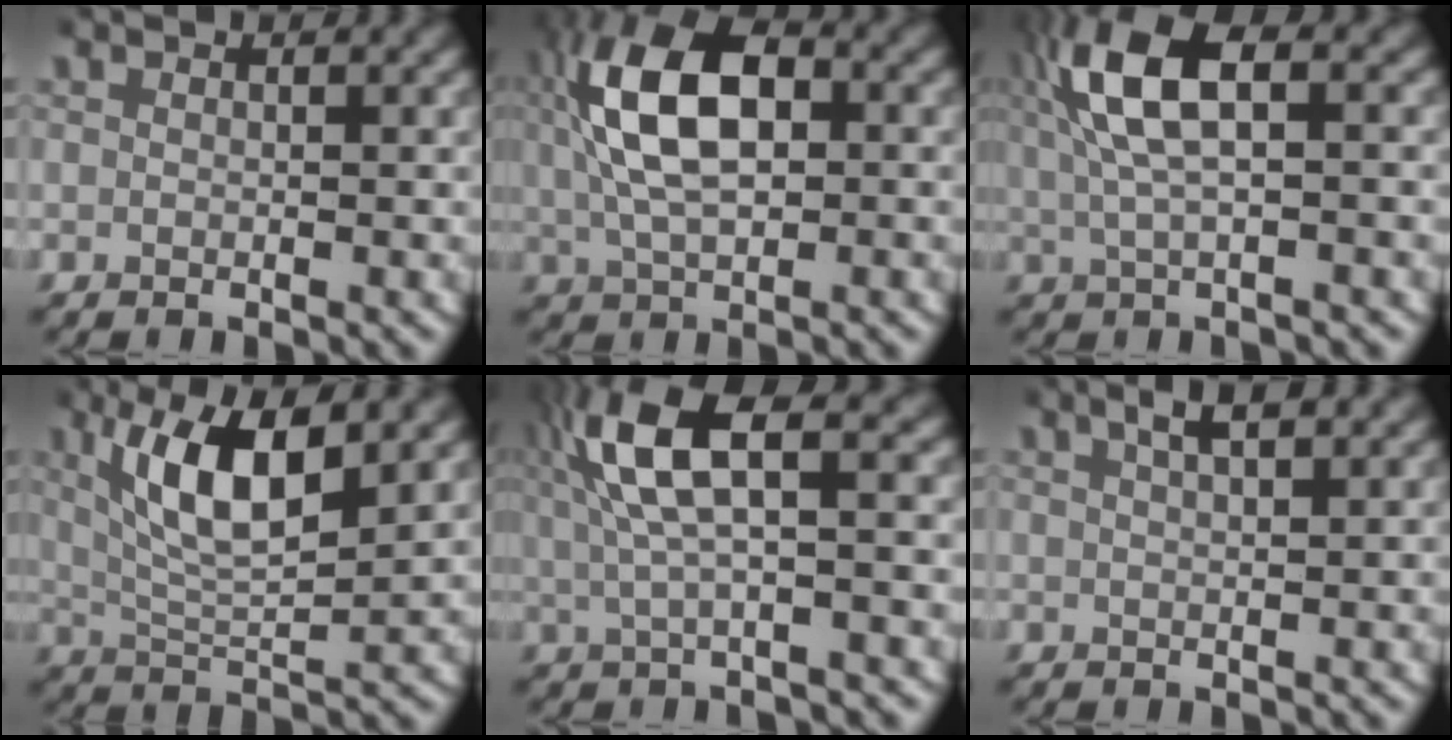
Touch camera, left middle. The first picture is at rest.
{"total": 10.1, "force": [1.8, 5.5, 8.3], "torque": [-0.169, 0.003, 0.031]}
{"total": 7.4, "force": [1.7, 3.3, 6.4], "torque": [-0.145, 0.004, 0.027]}
{"total": 6.0, "force": [2.4, 1.8, 5.2], "torque": [-0.099, -0.001, 0.046]}
{"total": 7.0, "force": [1.7, 2.6, 6.3], "torque": [-0.138, 0.009, 0.023]}
{"total": 3.0, "force": [2.1, 0.6, 2.1], "torque": [-0.036, 0.008, 0.033]}